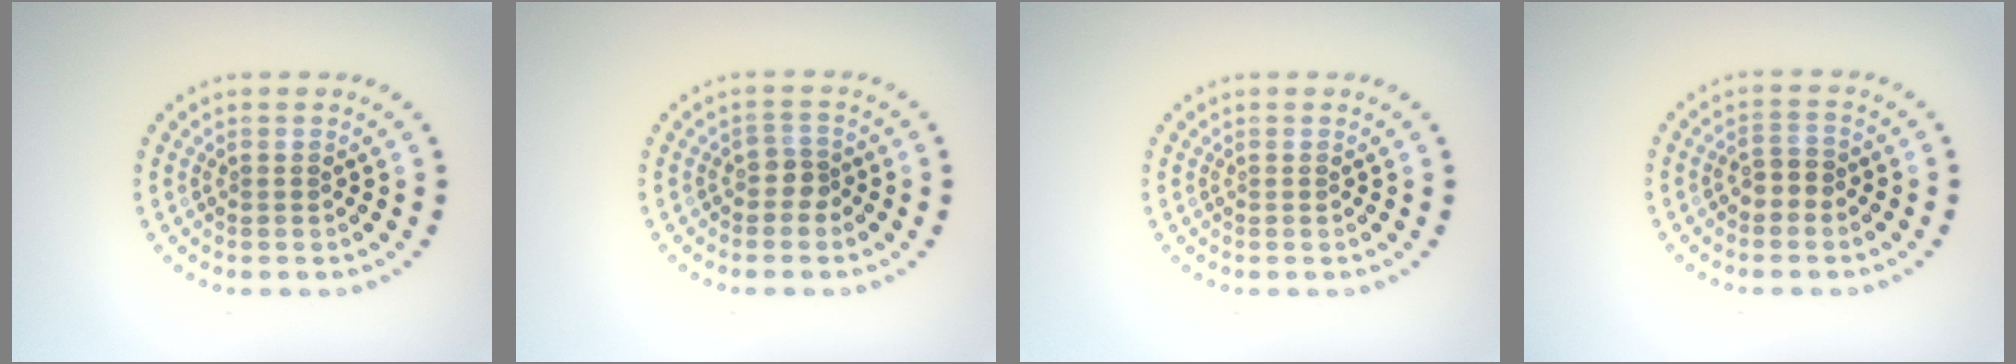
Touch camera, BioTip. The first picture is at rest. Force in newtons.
{"total": 1.4, "press": 1.1, "slide": 0.9}
{"total": 0.0}
{"total": 1.6, "press": 1.5, "slide": 0.6}